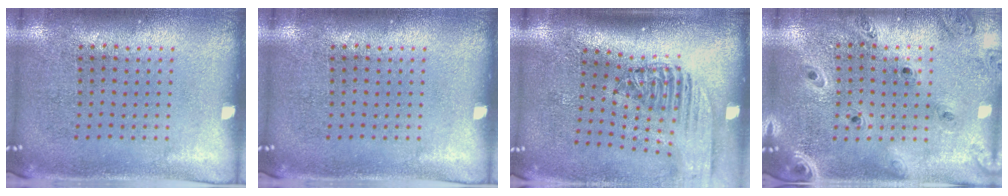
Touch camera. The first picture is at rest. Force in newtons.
{"total": 0.0}
{"total": 2.4, "press": 1.8, "slide": 1.5}
{"total": 1.4, "press": 1.4, "slide": 0.2}